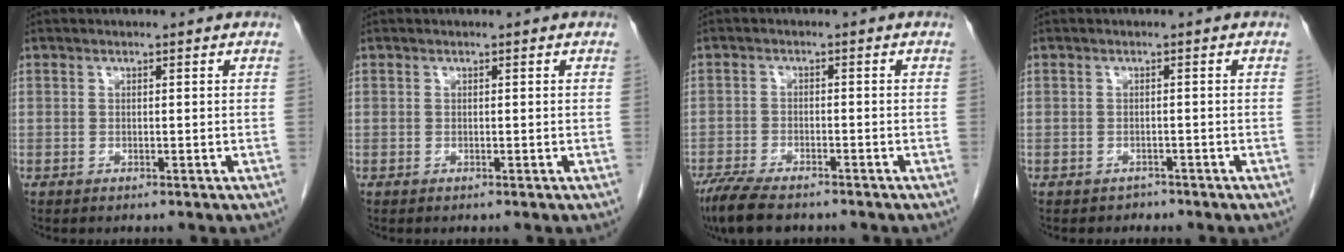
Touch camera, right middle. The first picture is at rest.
{"total": 0.0}
{"total": 7.9, "force": [-6.4, 2.1, 4.2], "torque": [-0.076, -0.017, -0.108]}
{"total": 1.2, "force": [-1.0, 0.6, -0.1], "torque": [-0.010, 0.000, -0.017]}